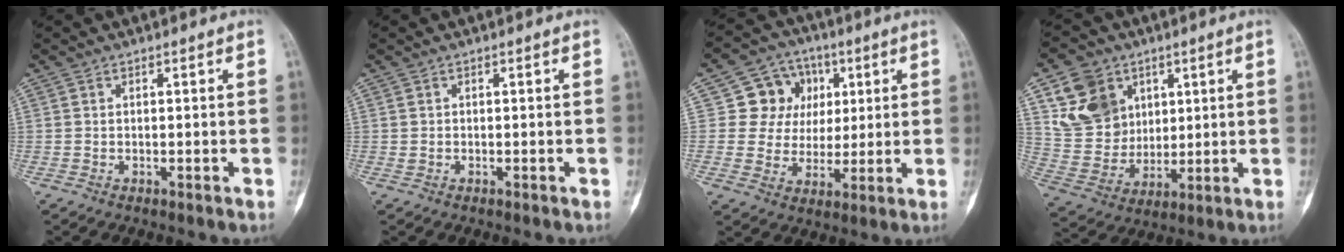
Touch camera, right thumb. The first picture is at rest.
{"total": 0.0}
{"total": 11.2, "force": [3.3, 10.1, 3.4], "torque": [-0.003, 0.003, 0.055]}
{"total": 14.2, "force": [6.3, 11.4, 5.9], "torque": [-0.081, -0.018, 0.132]}